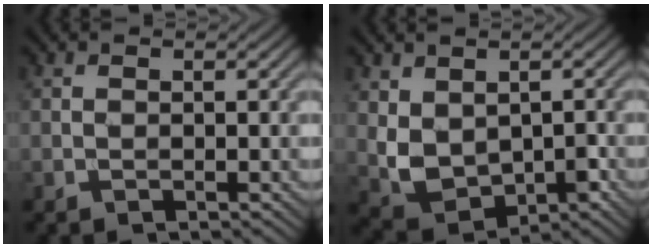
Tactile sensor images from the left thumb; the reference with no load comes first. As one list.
[{"total": 5.9, "force": [0.1, 4.2, 4.2], "torque": [-0.093, -0.018, 0.011]}]